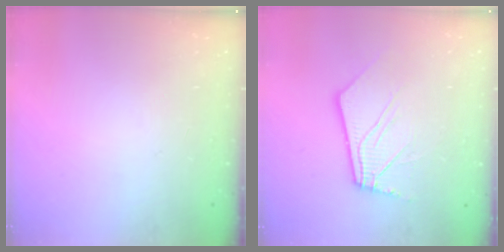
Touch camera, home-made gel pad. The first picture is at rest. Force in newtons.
{"total": 11.1, "press": 11.0, "slide": 1.5}